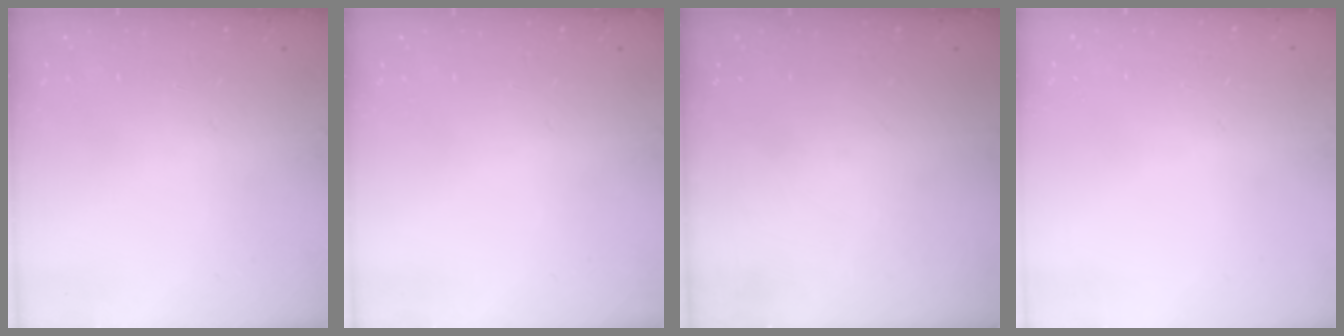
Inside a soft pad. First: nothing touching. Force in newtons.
{"total": 0.0}
{"total": 0.0}
{"total": 0.0}